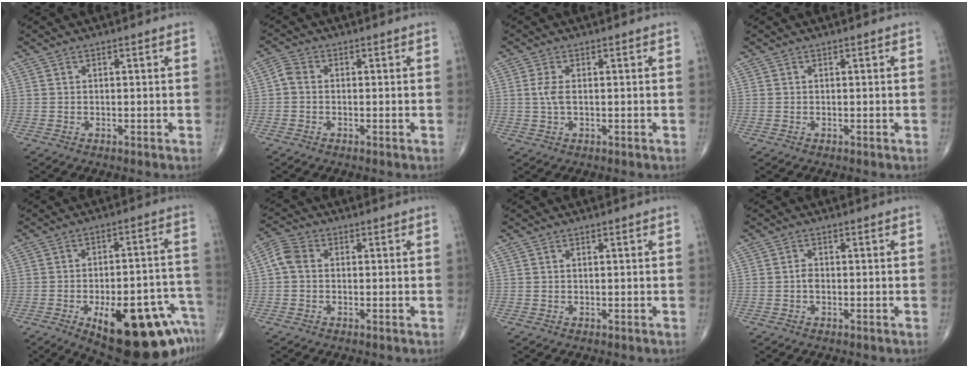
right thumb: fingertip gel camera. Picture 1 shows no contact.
{"total": 2.3, "force": [-0.4, 1.6, 1.5], "torque": [-0.026, 0.006, -0.018]}
{"total": 2.6, "force": [0.2, 1.1, 2.3], "torque": [-0.057, 0.000, 0.003]}
{"total": 0.0}
{"total": 23.4, "force": [-11.5, 9.2, 18.1], "torque": [-0.165, 0.060, -0.147]}
{"total": 4.2, "force": [0.1, 3.2, 2.7], "torque": [-0.054, 0.012, -0.009]}
{"total": 0.0}
{"total": 1.3, "force": [-0.3, 0.8, 0.9], "torque": [-0.013, 0.002, -0.008]}